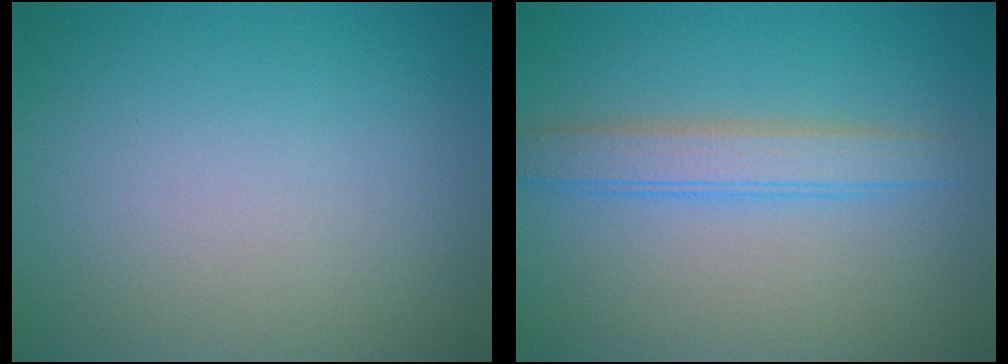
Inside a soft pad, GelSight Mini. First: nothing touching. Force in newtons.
{"total": 3.0, "press": 2.9, "slide": 0.2}